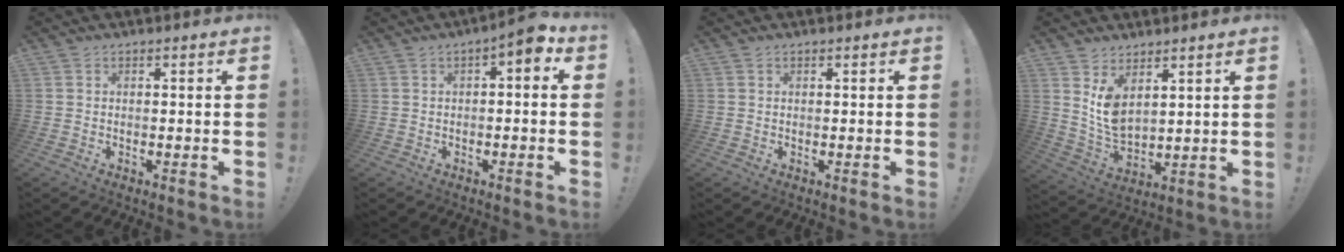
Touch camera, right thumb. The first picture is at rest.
{"total": 3.9, "force": [0.7, 1.2, 3.7], "torque": [-0.046, -0.010, 0.005]}
{"total": 0.0}
{"total": 8.2, "force": [5.2, 4.5, 4.6], "torque": [-0.091, -0.039, 0.102]}